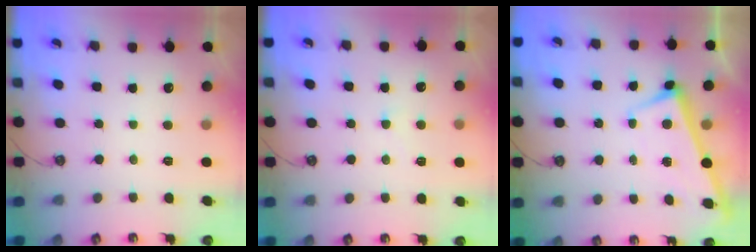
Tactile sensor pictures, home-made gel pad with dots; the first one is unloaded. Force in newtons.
{"total": 4.8, "press": 4.8, "slide": 0.5}
{"total": 2.8, "press": 2.8, "slide": 0.5}